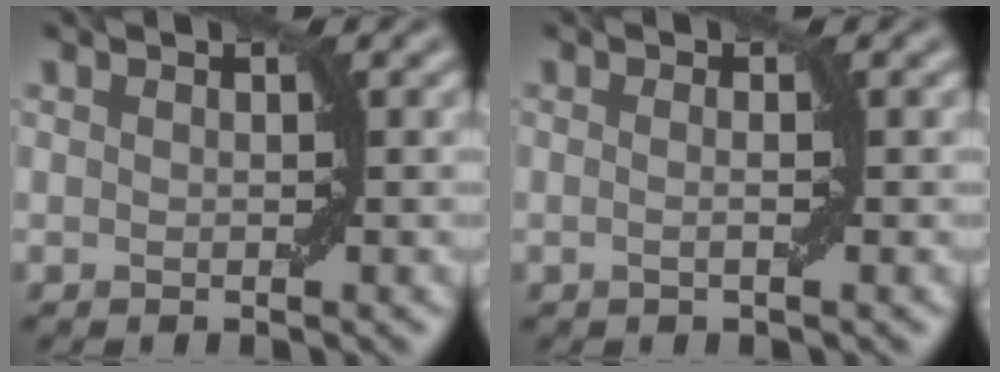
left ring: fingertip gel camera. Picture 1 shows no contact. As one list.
[{"total": 1.4, "force": [0.0, 0.4, 1.3], "torque": [-0.010, -0.008, -0.013]}]